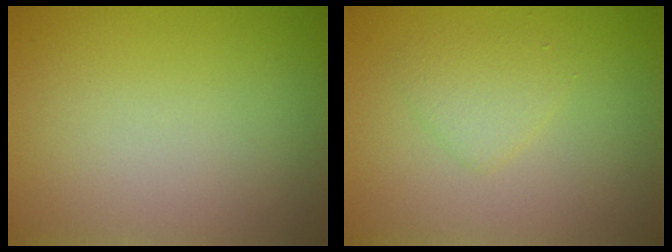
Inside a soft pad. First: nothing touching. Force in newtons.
{"total": 1.9, "press": 1.9, "slide": 0.2}